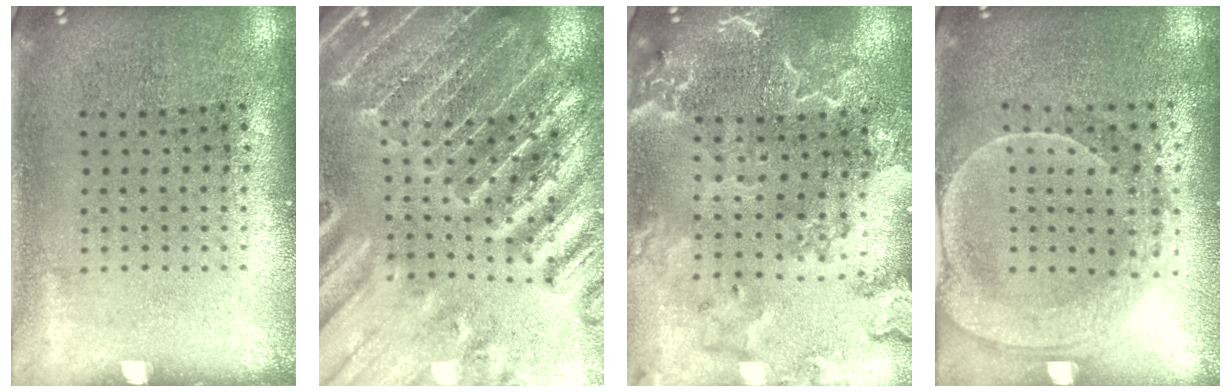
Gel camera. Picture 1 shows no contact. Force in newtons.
{"total": 4.1, "press": 3.9, "slide": 1.4}
{"total": 2.8, "press": 2.6, "slide": 1.0}
{"total": 2.1, "press": 2.0, "slide": 0.7}